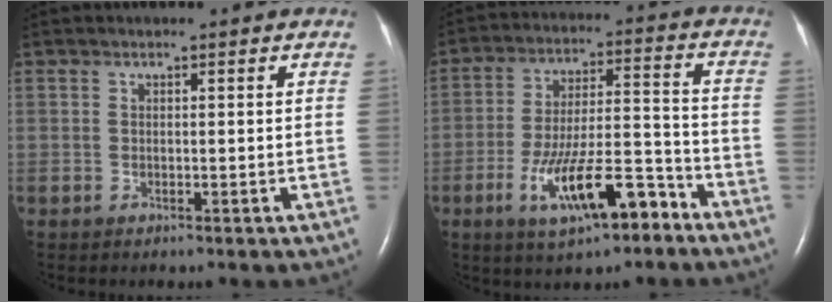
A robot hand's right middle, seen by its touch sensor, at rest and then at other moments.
{"total": 12.8, "force": [-7.2, 3.0, 10.2], "torque": [-0.179, 0.008, -0.116]}